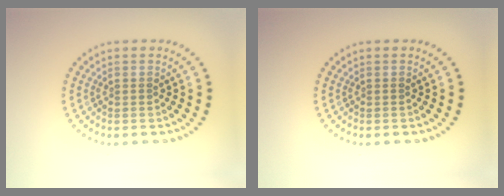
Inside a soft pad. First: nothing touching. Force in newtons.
{"total": 0.0}